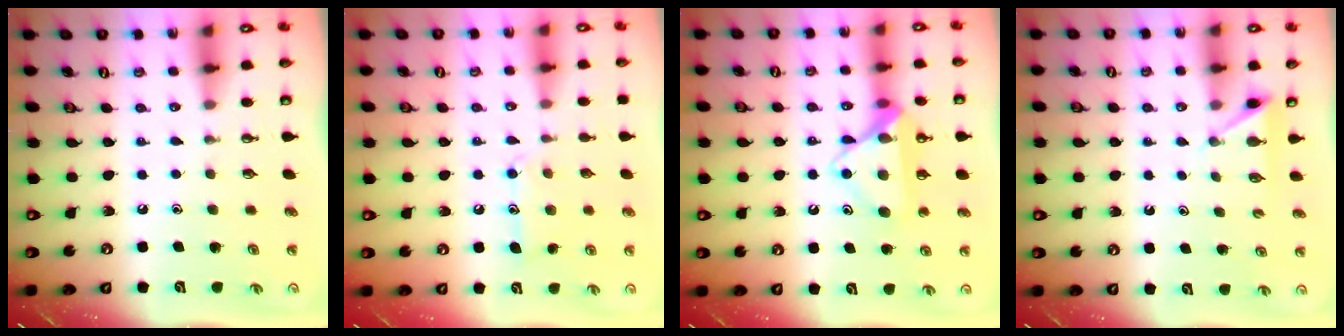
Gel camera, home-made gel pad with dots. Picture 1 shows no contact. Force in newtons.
{"total": 10.3, "press": 10.3, "slide": 0.9}
{"total": 14.5, "press": 14.5, "slide": 0.8}
{"total": 3.0, "press": 2.9, "slide": 0.4}